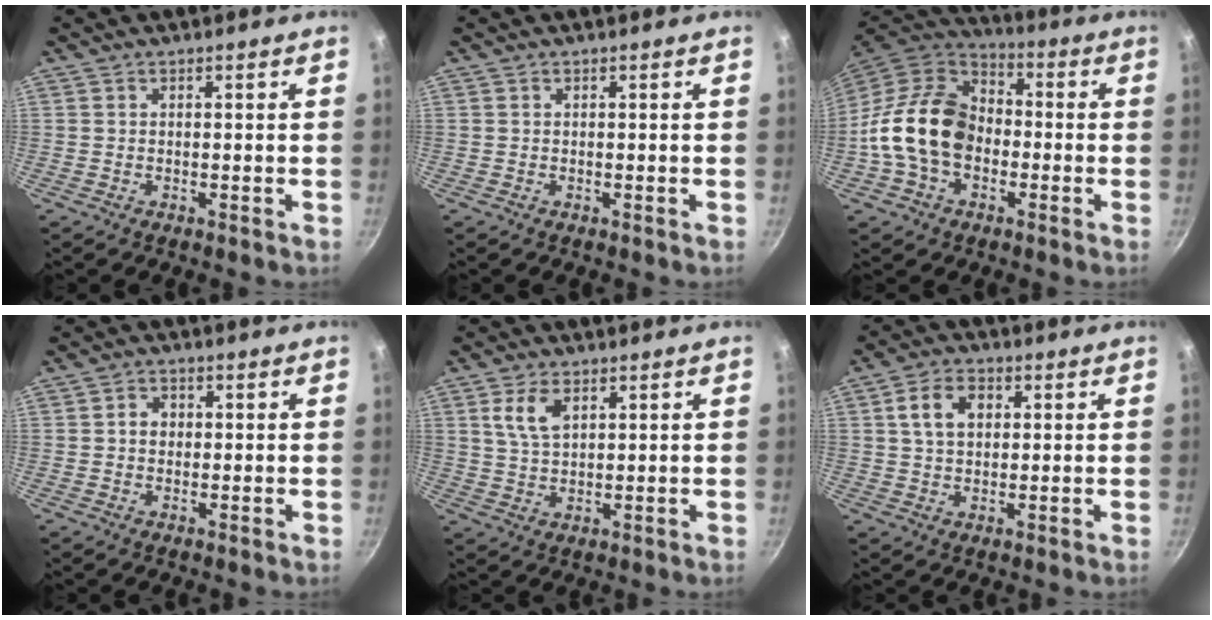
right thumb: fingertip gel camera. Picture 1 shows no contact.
{"total": 0.0}
{"total": 16.9, "force": [-2.4, 12.5, 11.2], "torque": [-0.169, 0.037, -0.058]}
{"total": 2.8, "force": [0.2, 2.4, 1.4], "torque": [-0.010, 0.006, 0.000]}
{"total": 5.8, "force": [2.5, 3.2, 4.2], "torque": [-0.074, -0.006, 0.052]}
{"total": 7.1, "force": [1.8, 5.0, 4.8], "torque": [-0.068, 0.007, 0.027]}